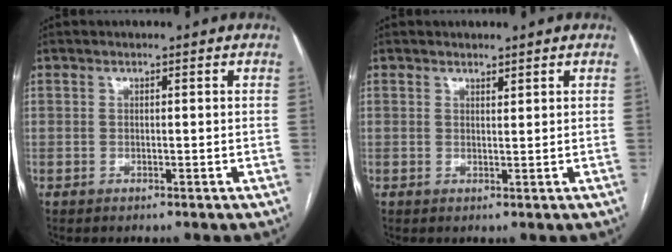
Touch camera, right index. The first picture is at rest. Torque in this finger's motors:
{"motor_torque": [-0.28, 0.35, -0.01, -0.01]}